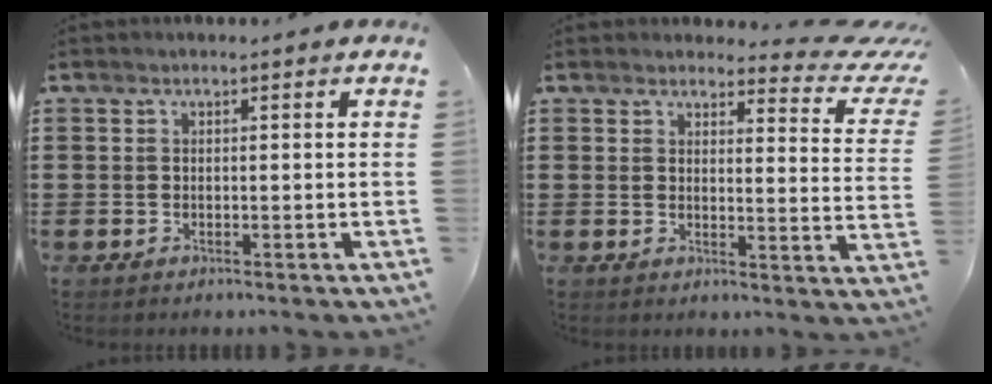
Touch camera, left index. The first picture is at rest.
{"total": 4.2, "force": [3.5, 1.1, 1.9], "torque": [-0.029, -0.025, 0.056]}